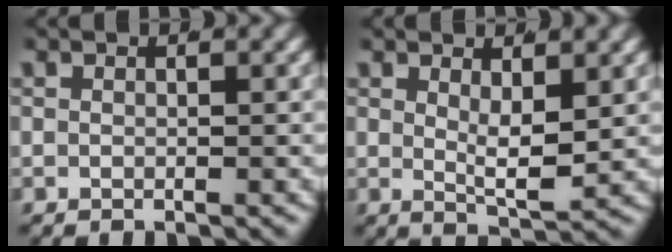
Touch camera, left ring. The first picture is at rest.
{"total": 3.1, "force": [1.1, 0.5, 2.8], "torque": [-0.049, -0.021, 0.027]}